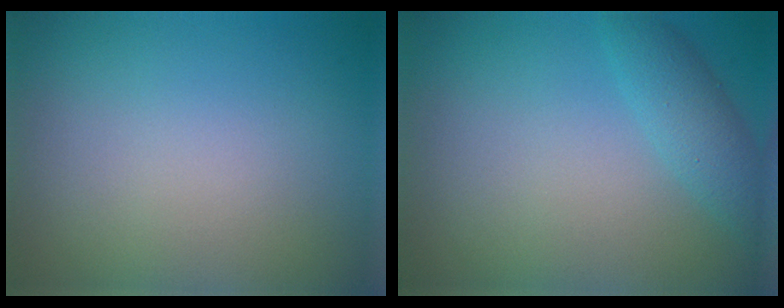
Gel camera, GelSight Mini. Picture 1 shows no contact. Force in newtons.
{"total": 2.6, "press": 2.6, "slide": 0.1}